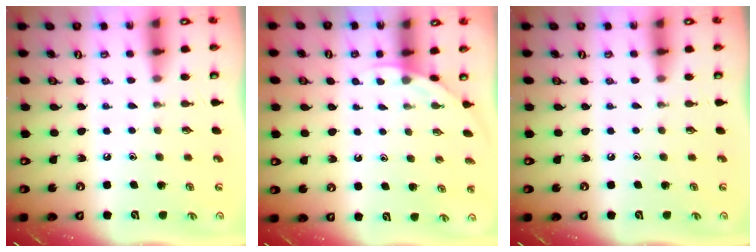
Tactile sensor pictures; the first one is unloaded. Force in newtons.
{"total": 1.9, "press": 1.9, "slide": 0.1}
{"total": 0.0}